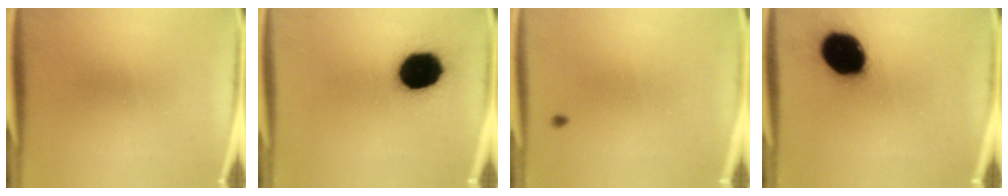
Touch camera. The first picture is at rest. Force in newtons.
{"total": 16.9}
{"total": 0.9}
{"total": 19.9}